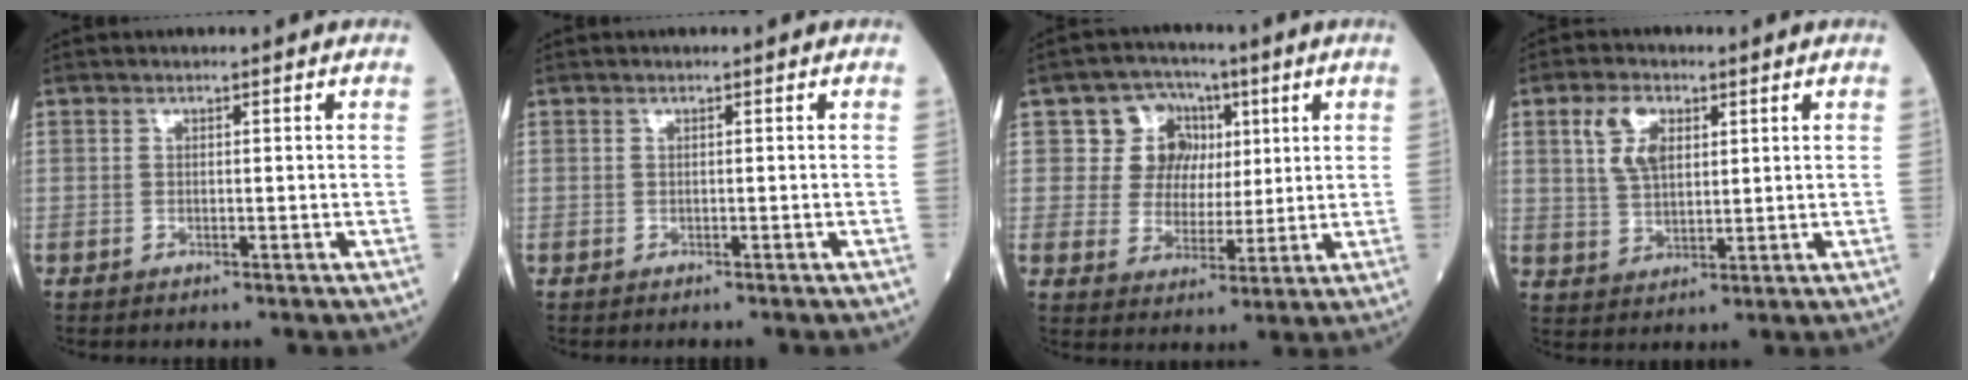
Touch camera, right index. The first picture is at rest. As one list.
[{"total": 1.0, "force": [-0.9, 0.0, 0.4], "torque": [-0.002, 0.003, -0.012]}, {"total": 8.3, "force": [2.9, 7.5, 2.2], "torque": [-0.030, 0.027, 0.052]}, {"total": 6.4, "force": [2.6, 3.5, 4.6], "torque": [-0.100, 0.011, 0.053]}]